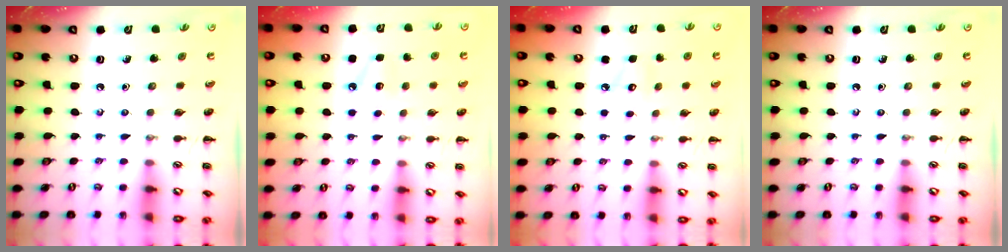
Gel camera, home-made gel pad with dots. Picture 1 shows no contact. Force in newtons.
{"total": 7.1, "press": 7.0, "slide": 1.5}
{"total": 4.4, "press": 4.3, "slide": 0.8}
{"total": 0.0}